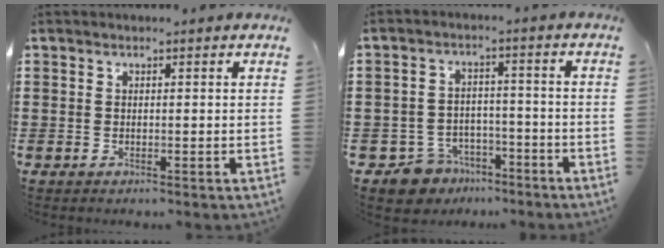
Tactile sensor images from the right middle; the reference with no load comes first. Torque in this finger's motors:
{"motor_torque": [2.14, 0.00, 0.03, 0.02]}